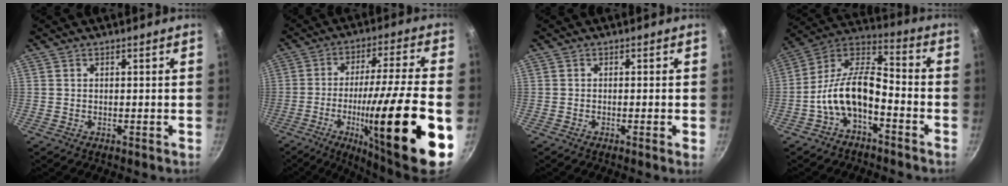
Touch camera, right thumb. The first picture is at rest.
{"total": 23.5, "force": [-7.4, 2.7, 22.2], "torque": [-0.333, 0.023, -0.114]}
{"total": 1.4, "force": [-0.5, -0.1, 1.3], "torque": [-0.025, -0.002, -0.011]}
{"total": 12.9, "force": [-4.9, 6.4, 10.0], "torque": [-0.182, 0.061, -0.107]}